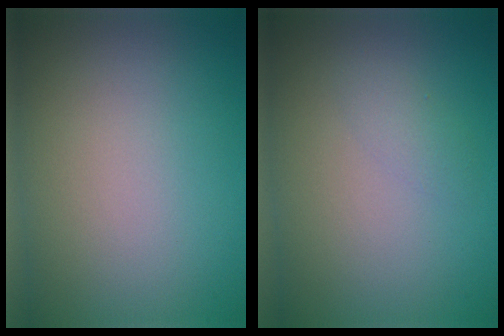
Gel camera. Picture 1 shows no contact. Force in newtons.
{"total": 1.1, "press": 1.1, "slide": 0.0}